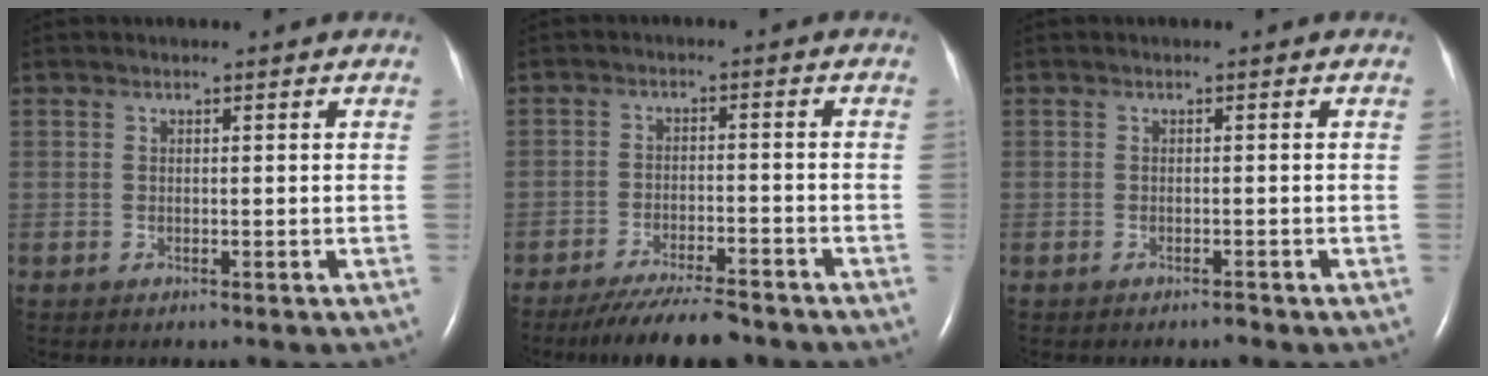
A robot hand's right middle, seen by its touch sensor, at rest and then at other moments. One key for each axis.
{"total": 10.0, "fx": -8.8, "fy": 1.4, "fz": 4.5, "tx": -0.071, "ty": -0.018, "tz": -0.139}
{"total": 0.7, "fx": -0.6, "fy": 0.0, "fz": 0.3, "tx": -0.007, "ty": -0.001, "tz": -0.009}